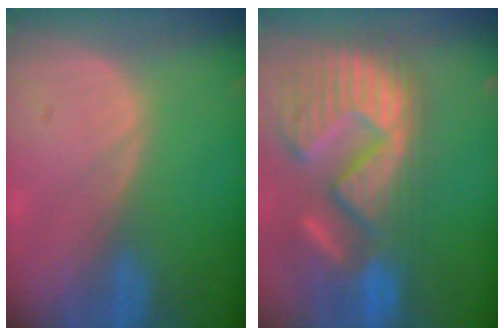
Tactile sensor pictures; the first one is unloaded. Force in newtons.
{"total": 15.4, "press": 12.7, "slide": 8.7}